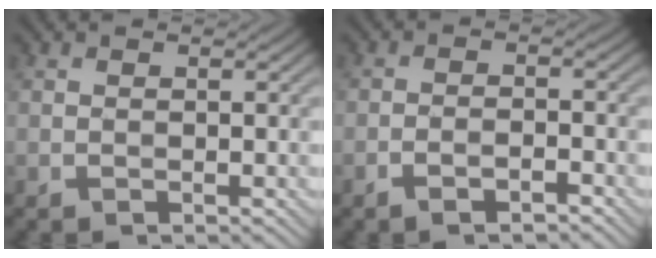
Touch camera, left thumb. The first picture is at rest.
{"total": 2.8, "force": [-2.0, 0.7, 1.8], "torque": [-0.034, 0.003, -0.038]}